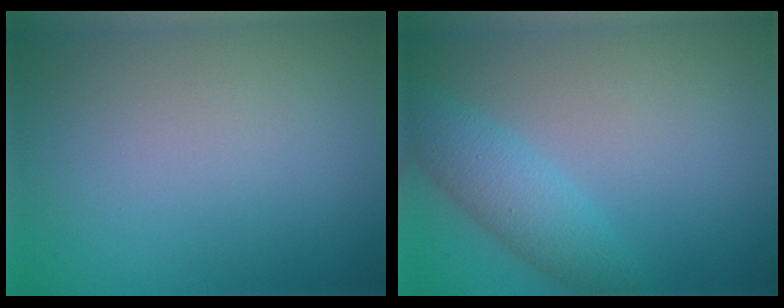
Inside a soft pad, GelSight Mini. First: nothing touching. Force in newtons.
{"total": 3.5, "press": 3.5, "slide": 0.2}